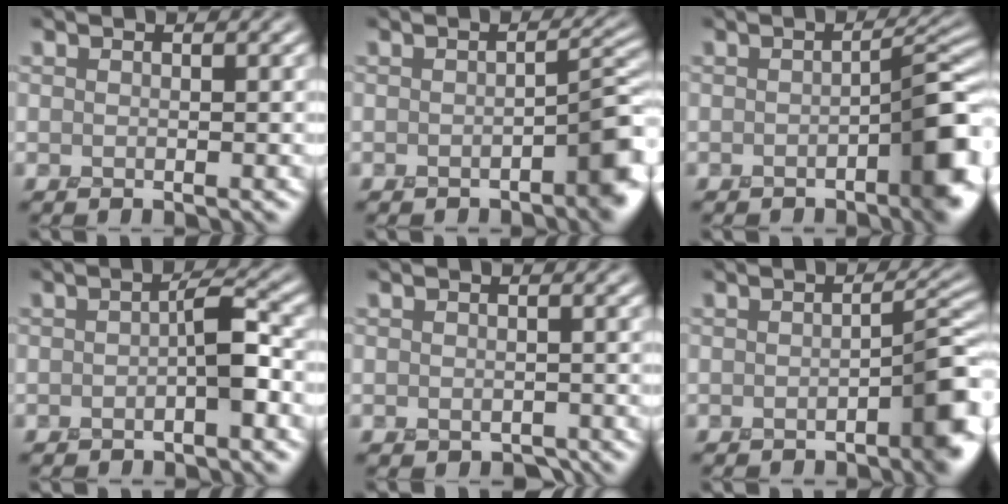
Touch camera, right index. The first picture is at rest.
{"total": 3.9, "force": [-1.9, 1.4, 3.1], "torque": [-0.033, 0.004, -0.029]}
{"total": 6.1, "force": [-2.5, 2.2, 5.1], "torque": [-0.055, 0.004, -0.039]}
{"total": 2.6, "force": [-0.8, 0.8, 2.3], "torque": [-0.041, 0.008, -0.018]}
{"total": 1.0, "force": [-0.6, 0.8, 0.0], "torque": [0.004, -0.003, -0.013]}
{"total": 4.4, "force": [-2.0, 1.5, 3.6], "torque": [-0.038, 0.005, -0.032]}